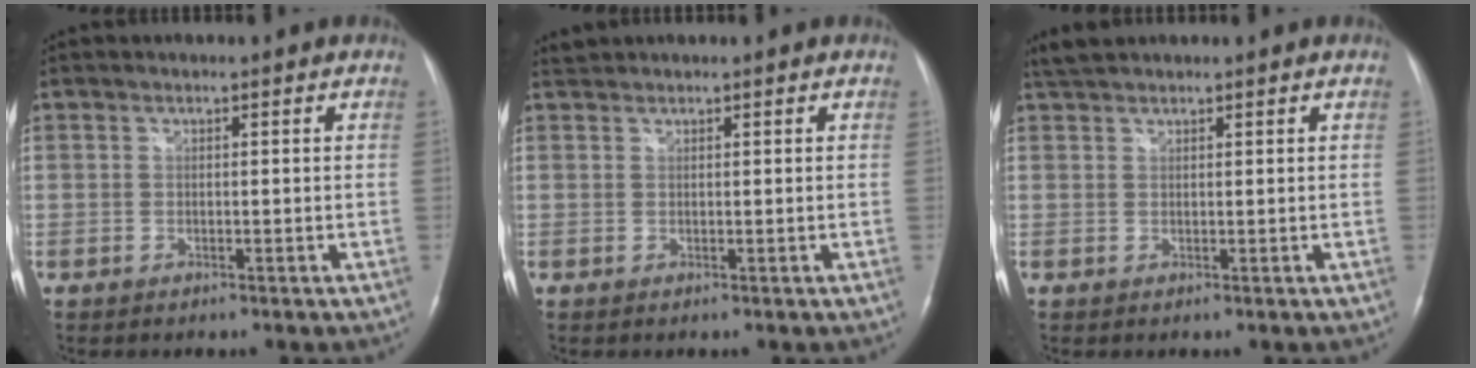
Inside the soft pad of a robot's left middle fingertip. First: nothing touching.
{"total": 0.9, "force": [0.9, 0.0, -0.2], "torque": [-0.002, 0.010, 0.023]}
{"total": 2.4, "force": [2.3, 0.4, 0.8], "torque": [-0.018, 0.015, 0.045]}